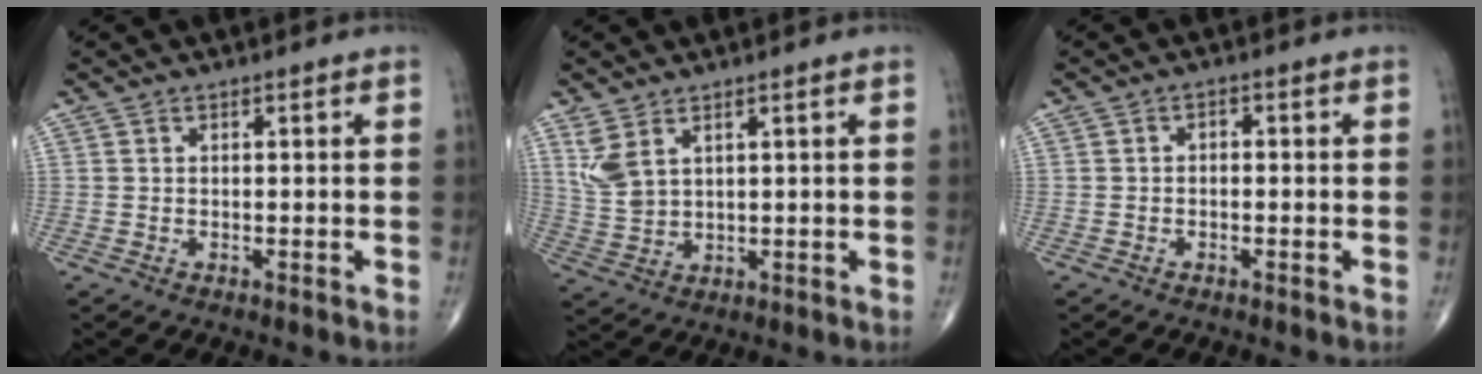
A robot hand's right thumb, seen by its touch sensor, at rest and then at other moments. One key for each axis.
{"total": 5.5, "fx": 3.1, "fy": 2.7, "fz": 3.6, "tx": -0.077, "ty": -0.011, "tz": 0.076}
{"total": 1.1, "fx": -0.1, "fy": 0.8, "fz": 0.7, "tx": -0.005, "ty": 0.004, "tz": -0.006}